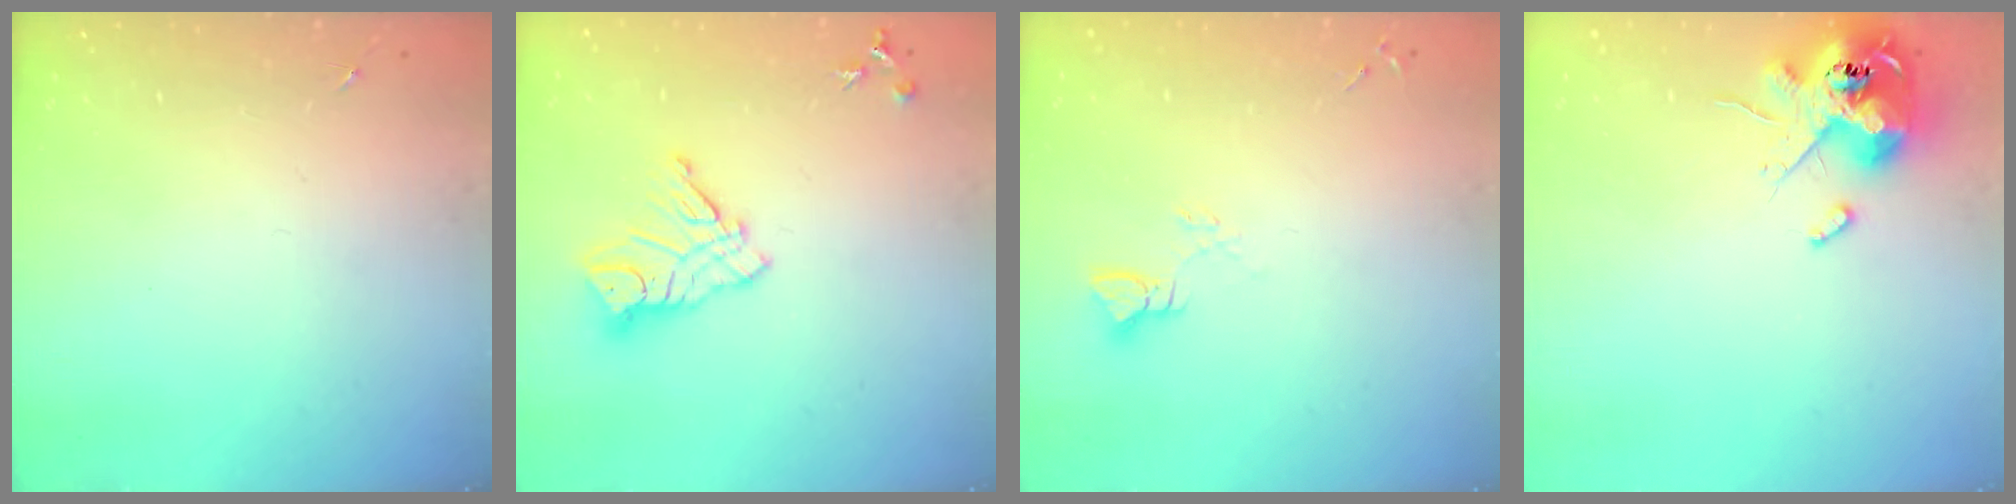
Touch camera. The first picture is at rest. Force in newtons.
{"total": 11.6, "press": 11.6, "slide": 0.7}
{"total": 2.8, "press": 2.8, "slide": 0.2}
{"total": 13.2, "press": 13.0, "slide": 2.2}